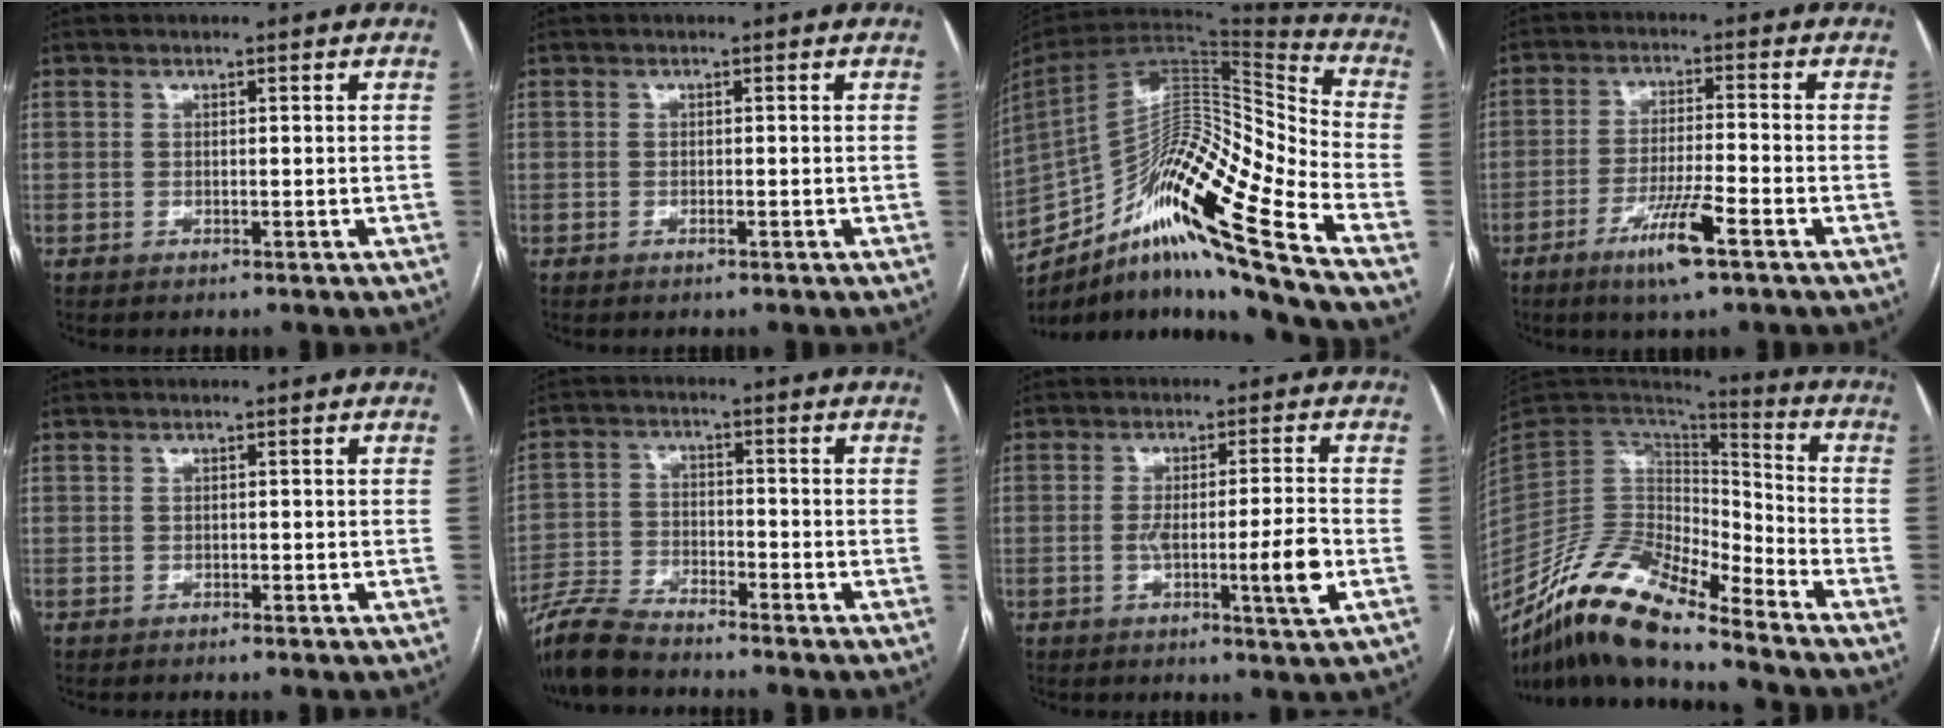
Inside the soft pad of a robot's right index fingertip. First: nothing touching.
{"total": 0.6, "force": [-0.3, 0.0, 0.5], "torque": [-0.012, 0.000, -0.004]}
{"total": 23.3, "force": [-15.0, 0.9, 17.9], "torque": [-0.303, 0.004, -0.271]}
{"total": 8.1, "force": [-4.5, 0.1, 6.7], "torque": [-0.127, -0.014, -0.081]}
{"total": 0.0}
{"total": 7.6, "force": [-6.9, 1.2, 2.7], "torque": [-0.058, -0.018, -0.135]}
{"total": 7.7, "force": [-2.1, -0.5, 7.4], "torque": [-0.125, -0.005, -0.032]}
{"total": 16.1, "force": [-12.8, 3.5, 9.2], "torque": [-0.166, 0.015, -0.237]}